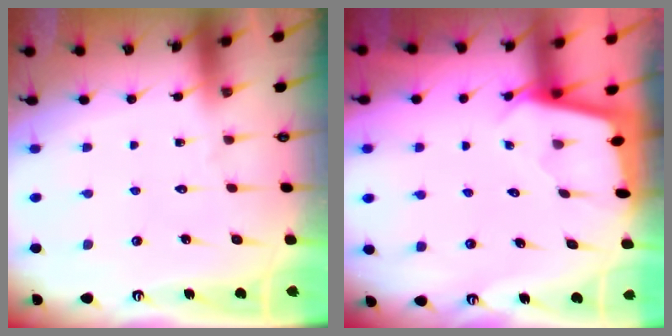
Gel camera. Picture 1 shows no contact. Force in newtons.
{"total": 1.9, "press": 1.9, "slide": 0.1}